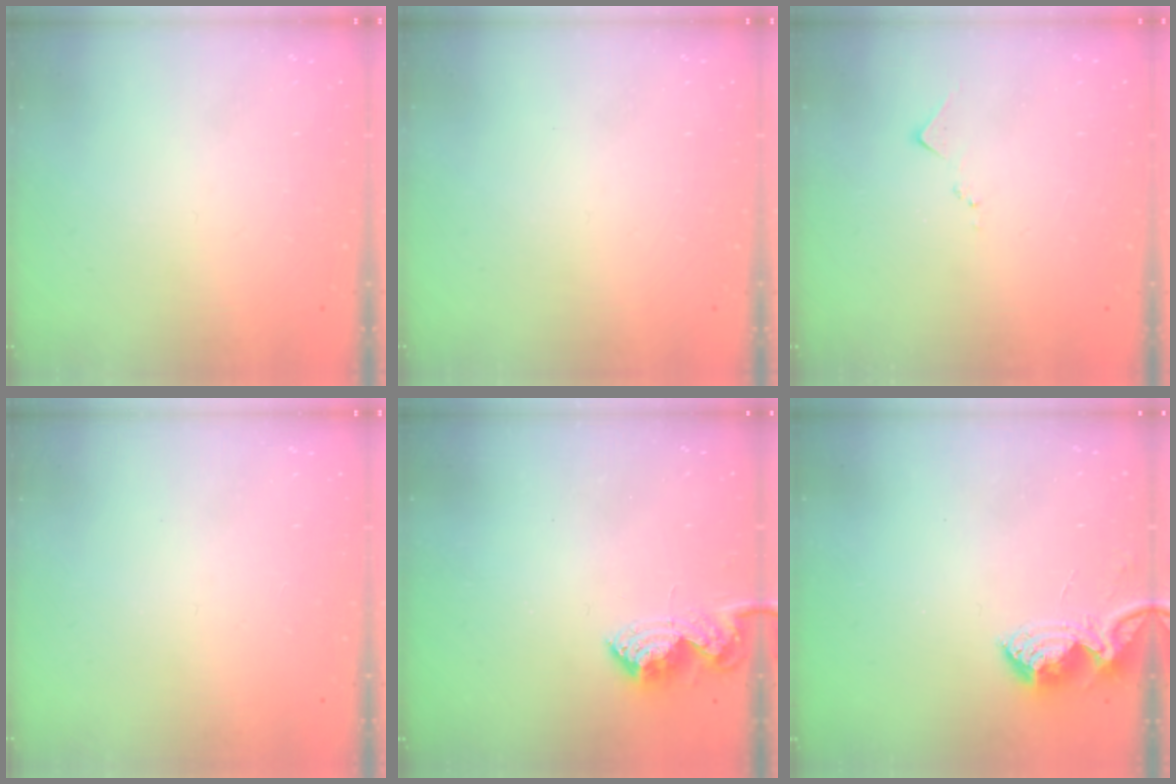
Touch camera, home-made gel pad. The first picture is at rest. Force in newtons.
{"total": 0.0}
{"total": 7.1, "press": 7.0, "slide": 0.8}
{"total": 0.0}
{"total": 9.4, "press": 9.4, "slide": 0.3}
{"total": 6.9, "press": 6.9, "slide": 0.7}